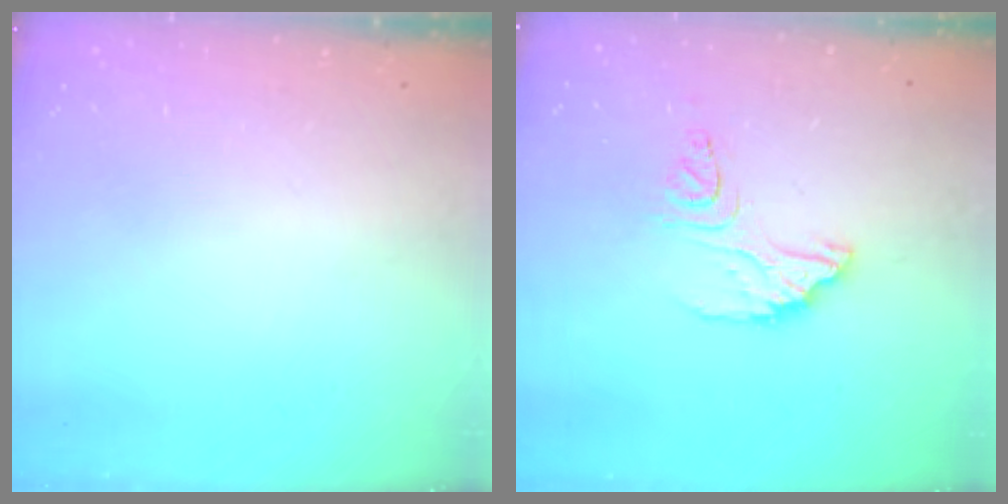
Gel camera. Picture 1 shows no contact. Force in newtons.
{"total": 12.5, "press": 12.4, "slide": 1.1}